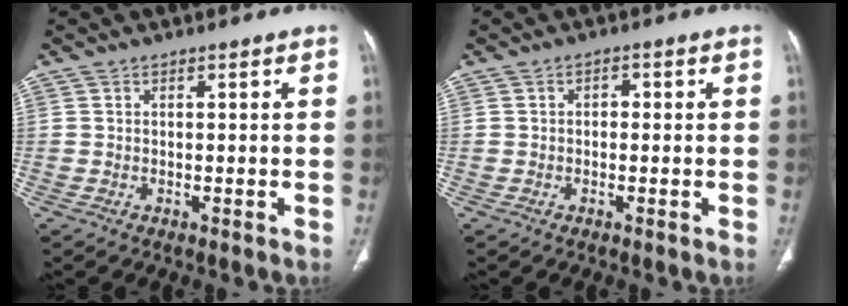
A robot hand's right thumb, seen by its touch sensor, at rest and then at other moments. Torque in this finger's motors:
{"motor_torque": [0.05, -0.70, 0.04, 0.13, 0.07]}